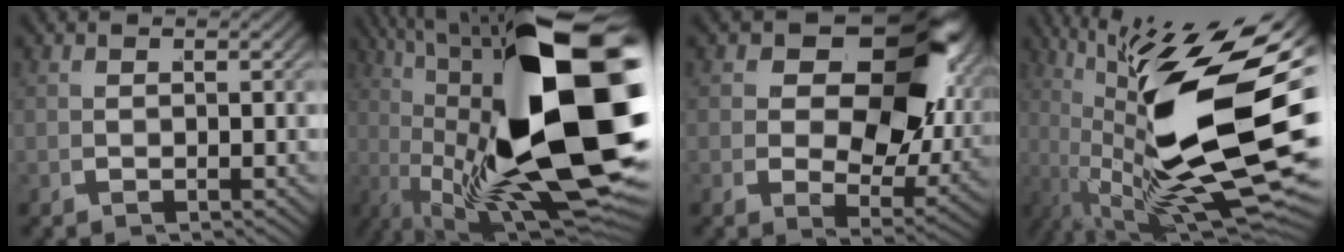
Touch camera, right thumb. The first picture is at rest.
{"total": 27.7, "force": [-0.7, 12.8, 24.5], "torque": [-0.409, -0.070, 0.035]}
{"total": 15.8, "force": [2.8, 9.2, 12.5], "torque": [-0.189, -0.019, 0.045]}
{"total": 21.3, "force": [0.0, 8.9, 19.4], "torque": [-0.327, -0.046, 0.038]}